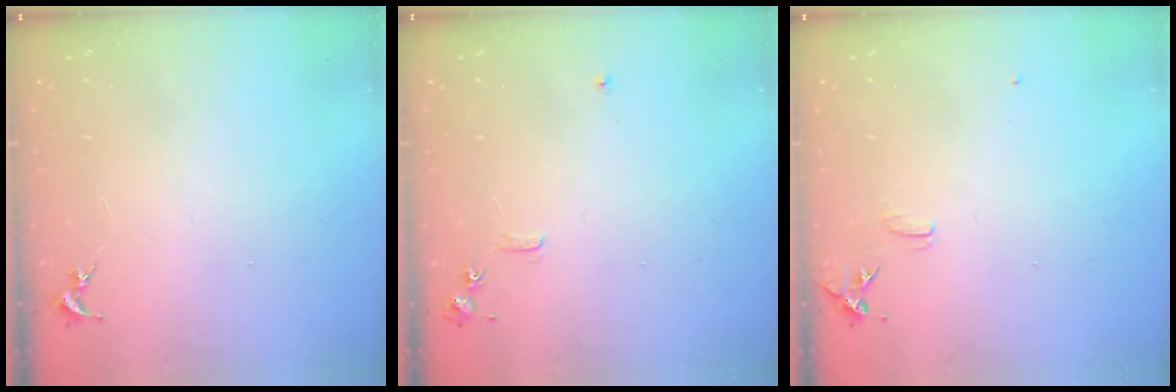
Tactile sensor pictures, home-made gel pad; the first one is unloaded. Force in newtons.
{"total": 5.9, "press": 5.9, "slide": 0.7}
{"total": 6.3, "press": 6.2, "slide": 0.7}